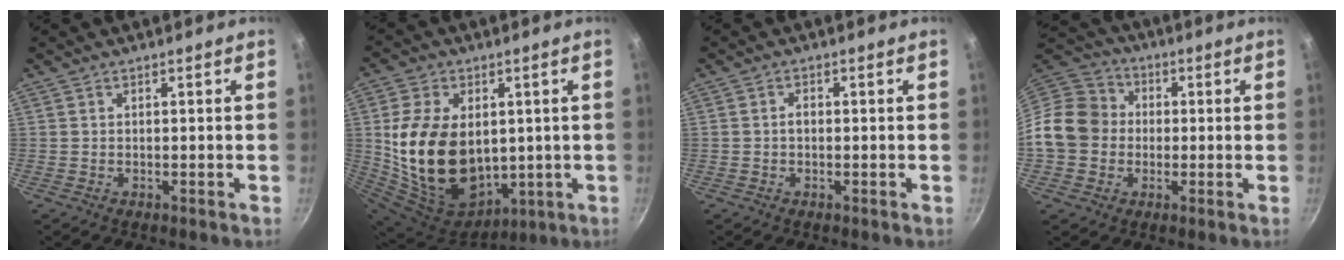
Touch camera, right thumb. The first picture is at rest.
{"total": 22.9, "force": [1.8, 15.8, 16.4], "torque": [-0.290, -0.015, 0.054]}
{"total": 1.4, "force": [-0.2, 1.0, 1.0], "torque": [-0.014, 0.008, -0.004]}
{"total": 13.5, "force": [-0.8, 11.9, 6.4], "torque": [-0.096, 0.034, -0.032]}